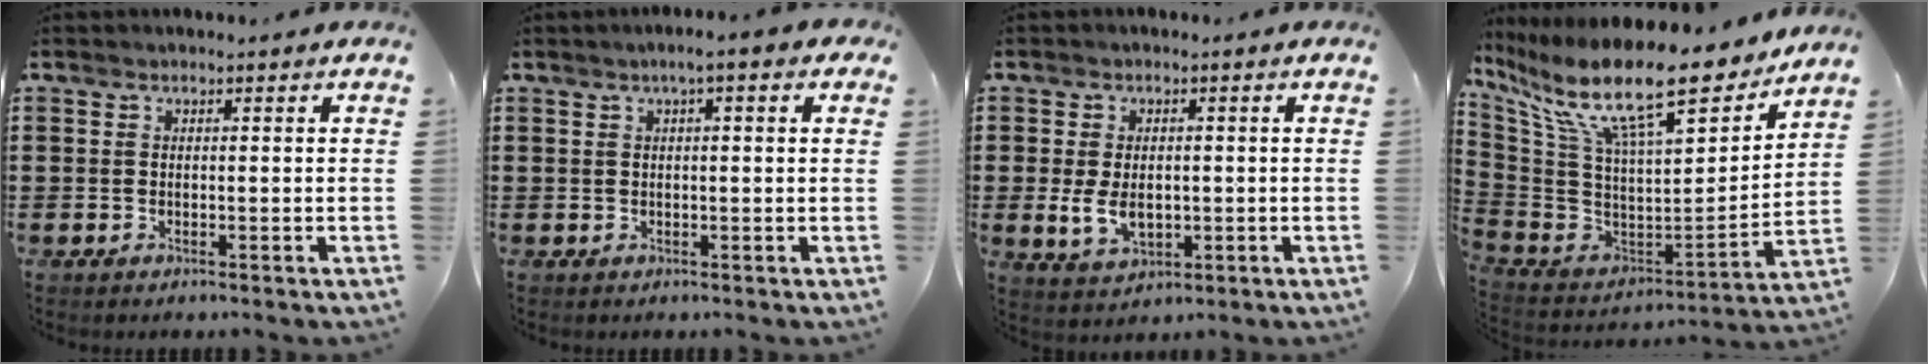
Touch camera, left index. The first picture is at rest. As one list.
[{"total": 2.3, "force": [0.8, 0.1, 2.2], "torque": [-0.043, 0.001, 0.014]}, {"total": 4.7, "force": [-0.3, 3.1, 3.5], "torque": [-0.068, 0.002, -0.008]}, {"total": 16.8, "force": [11.5, 3.2, 11.8], "torque": [-0.255, -0.070, 0.189]}]